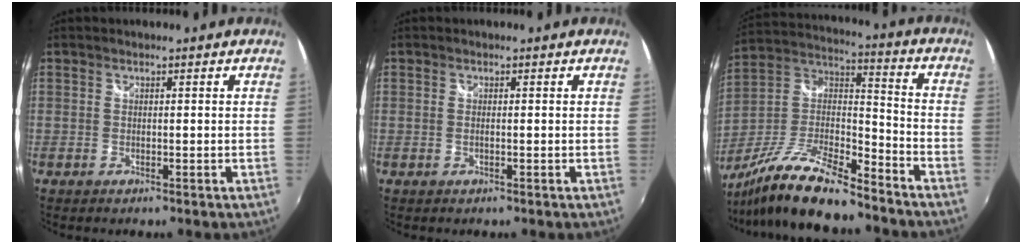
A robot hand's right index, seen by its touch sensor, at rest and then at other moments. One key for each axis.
{"total": 0.6, "fx": -0.1, "fy": 0.0, "fz": 0.5, "tx": -0.012, "ty": 0.000, "tz": -0.004}
{"total": 19.2, "fx": -14.7, "fy": 4.4, "fz": 11.5, "tx": -0.239, "ty": -0.011, "tz": -0.267}